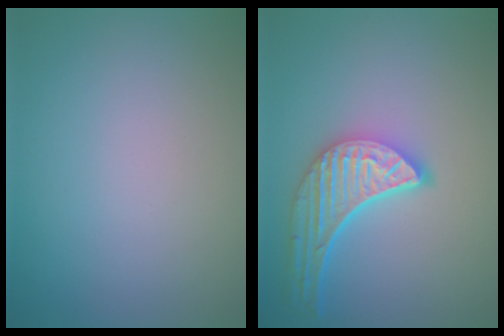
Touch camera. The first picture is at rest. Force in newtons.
{"total": 5.7, "press": 4.5, "slide": 3.5}